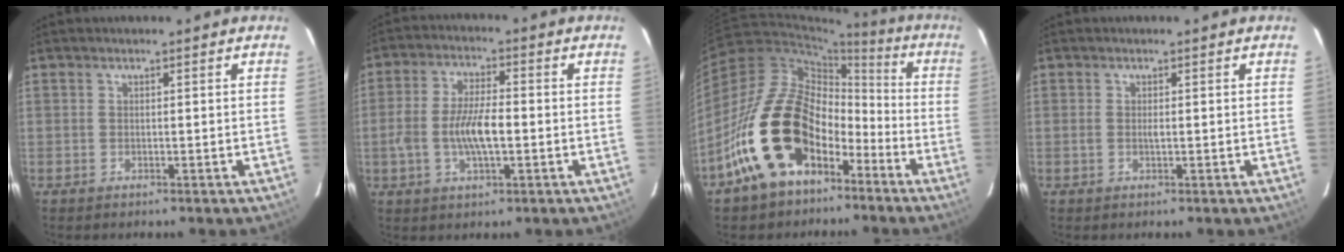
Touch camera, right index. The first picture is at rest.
{"total": 8.5, "force": [-1.7, 3.0, 7.8], "torque": [-0.155, 0.003, -0.031]}
{"total": 19.9, "force": [-10.3, 12.7, 11.4], "torque": [-0.229, 0.011, -0.170]}
{"total": 1.0, "force": [-0.1, 0.4, 1.0], "torque": [-0.020, -0.001, -0.003]}